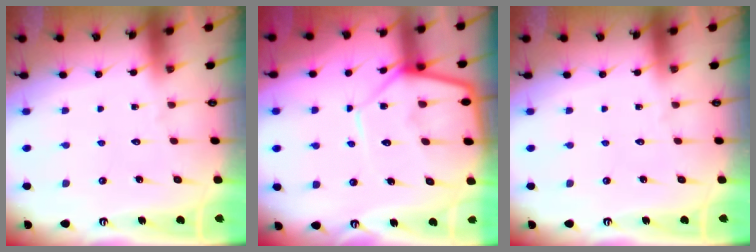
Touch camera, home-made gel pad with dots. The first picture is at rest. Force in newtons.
{"total": 10.4, "press": 10.4, "slide": 1.0}
{"total": 0.0}